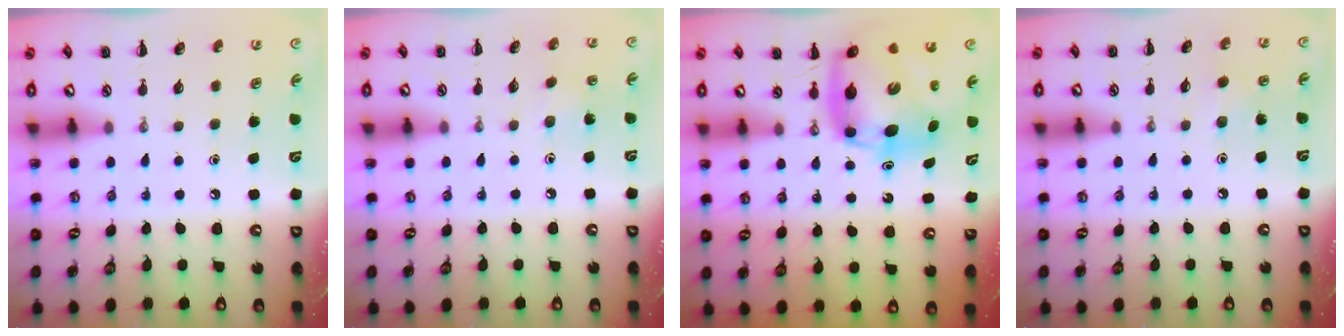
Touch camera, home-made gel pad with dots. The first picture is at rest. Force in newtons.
{"total": 5.8, "press": 5.6, "slide": 1.6}
{"total": 9.1, "press": 8.8, "slide": 2.5}
{"total": 1.8, "press": 1.7, "slide": 0.6}